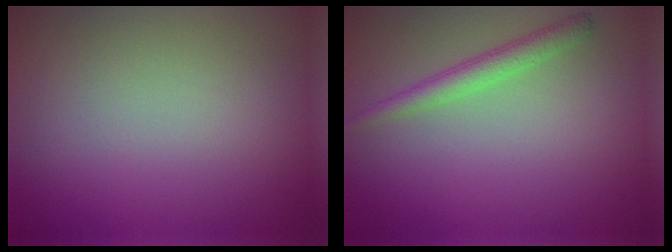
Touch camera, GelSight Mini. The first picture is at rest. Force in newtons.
{"total": 2.2, "press": 2.2, "slide": 0.0}